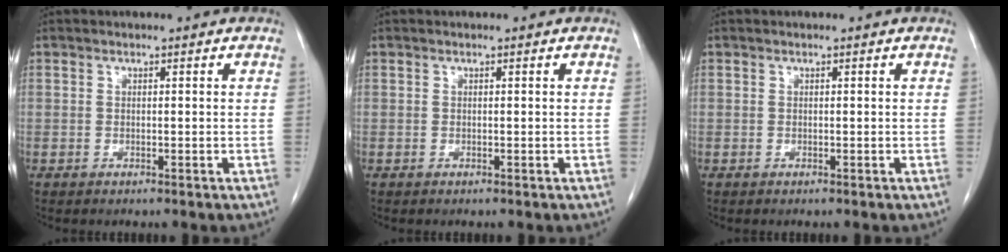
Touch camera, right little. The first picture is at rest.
{"total": 0.0}
{"total": 0.0}